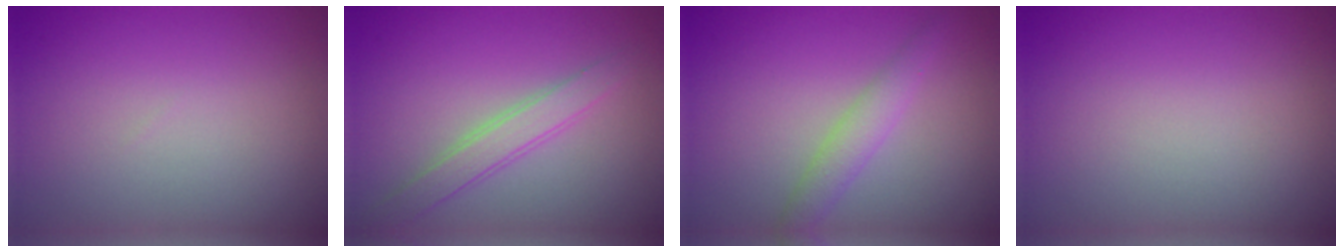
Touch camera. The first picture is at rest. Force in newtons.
{"total": 2.6, "press": 2.6, "slide": 0.1}
{"total": 2.2, "press": 2.2, "slide": 0.0}
{"total": 0.0}